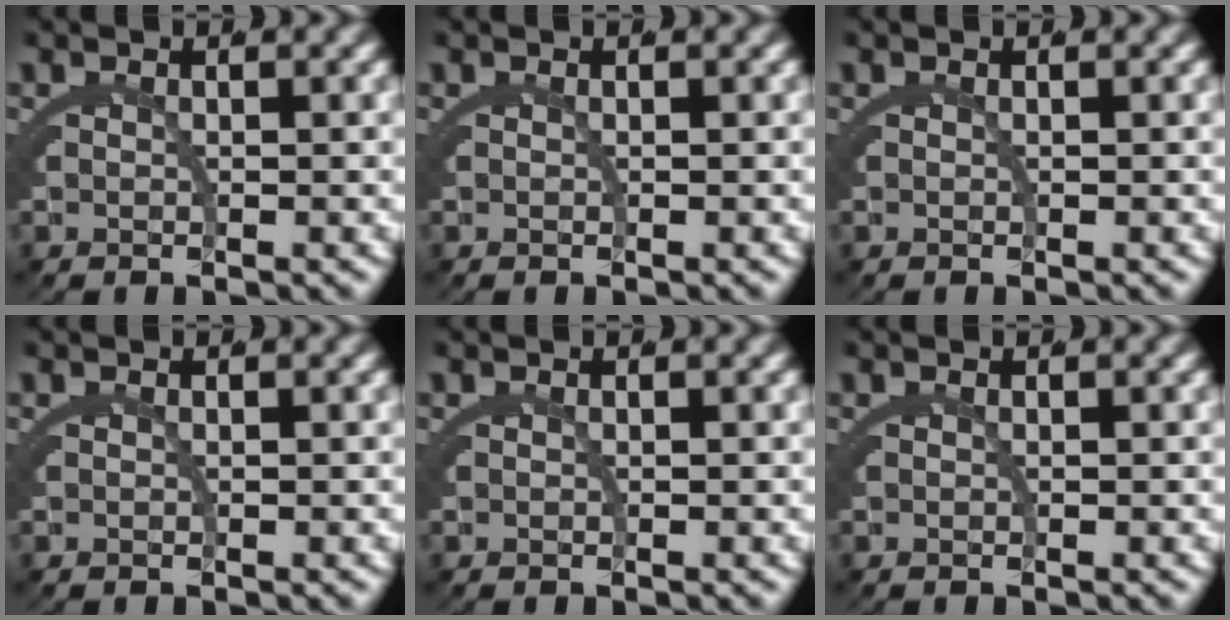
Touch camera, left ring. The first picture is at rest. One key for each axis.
{"total": 0.0}
{"total": 0.0}
{"total": 0.0}
{"total": 0.0}
{"total": 0.0}